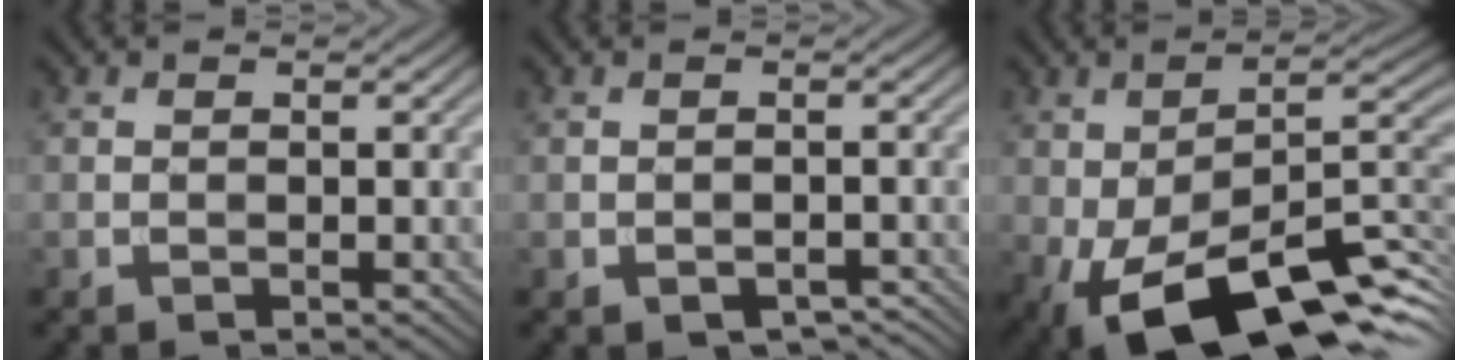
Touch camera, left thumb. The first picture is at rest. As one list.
[{"total": 2.2, "force": [-1.4, 1.1, 1.2], "torque": [-0.020, -0.005, -0.013]}, {"total": 18.1, "force": [-7.5, 8.4, 14.2], "torque": [-0.233, -0.032, -0.116]}]